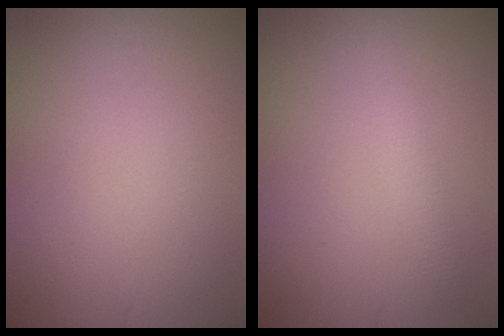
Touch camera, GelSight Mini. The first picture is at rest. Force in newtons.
{"total": 1.9, "press": 1.9, "slide": 0.1}